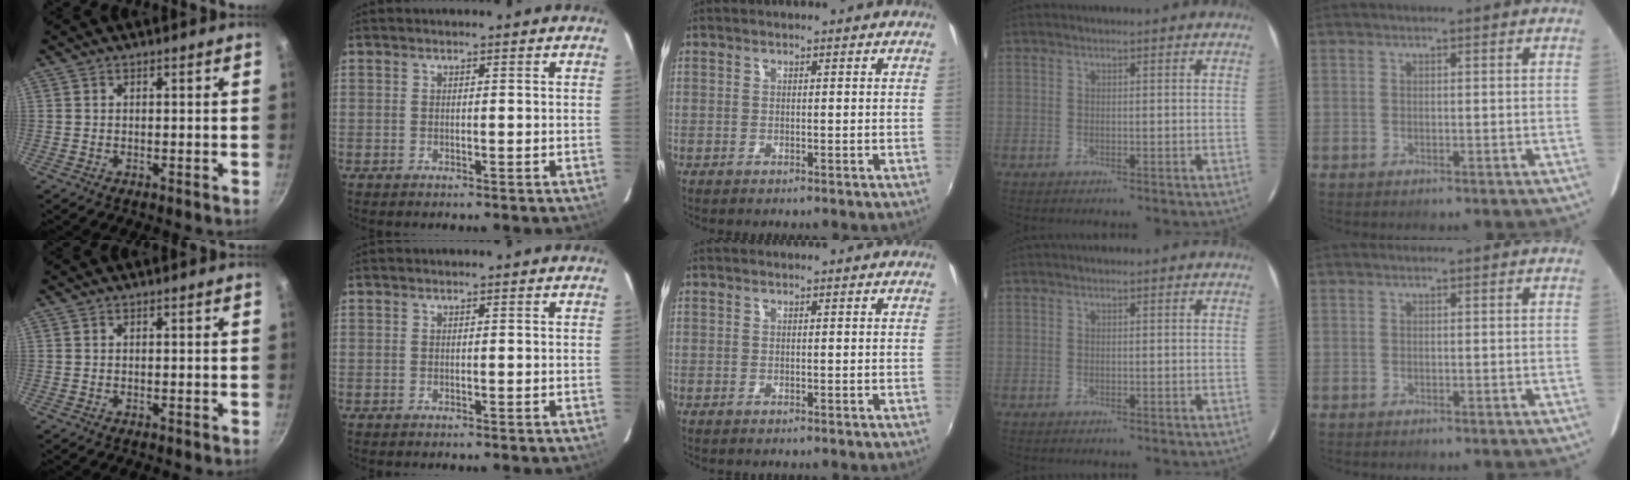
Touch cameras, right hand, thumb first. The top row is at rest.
{}